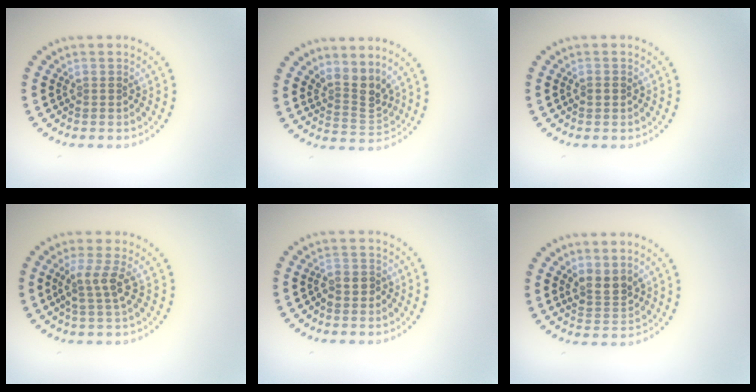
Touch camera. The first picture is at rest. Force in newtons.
{"total": 3.0, "press": 2.1, "slide": 2.1}
{"total": 1.0, "press": 1.0, "slide": 0.1}
{"total": 2.6, "press": 2.0, "slide": 1.7}
{"total": 1.9, "press": 1.7, "slide": 0.8}
{"total": 2.5, "press": 2.2, "slide": 1.1}